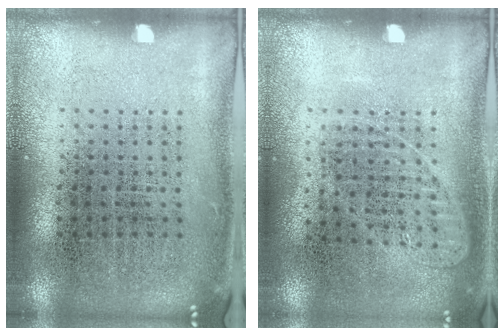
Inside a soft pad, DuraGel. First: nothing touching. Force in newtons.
{"total": 1.0, "press": 0.9, "slide": 0.3}